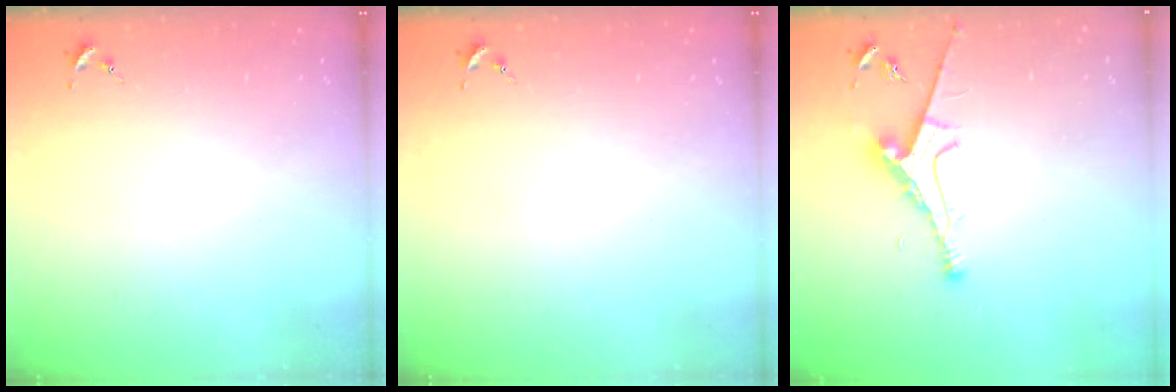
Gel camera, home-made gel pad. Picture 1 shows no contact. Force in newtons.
{"total": 0.0}
{"total": 8.8, "press": 8.7, "slide": 1.4}